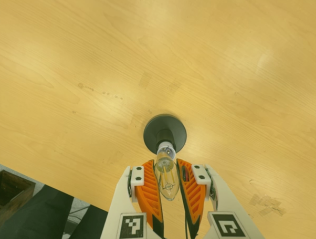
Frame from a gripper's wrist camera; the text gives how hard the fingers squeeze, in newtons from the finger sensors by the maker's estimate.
{"total": 20.9, "left": 23.3, "right": 18.5}